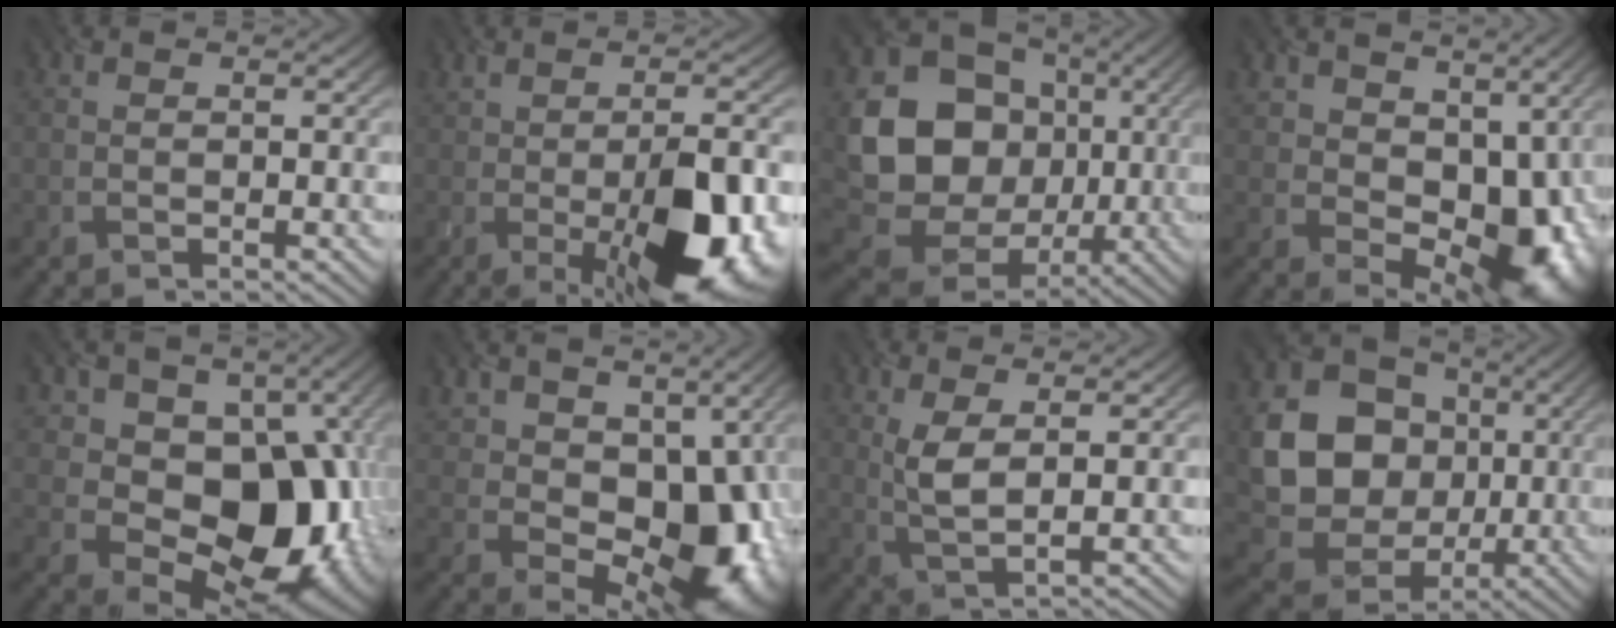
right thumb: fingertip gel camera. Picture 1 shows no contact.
{"total": 13.1, "force": [-3.3, 4.8, 11.7], "torque": [-0.167, -0.014, -0.038]}
{"total": 16.6, "force": [0.8, 14.6, 7.9], "torque": [-0.167, -0.031, 0.019]}
{"total": 12.0, "force": [1.8, 8.6, 8.1], "torque": [-0.121, -0.030, 0.056]}
{"total": 16.0, "force": [0.6, 12.1, 10.4], "torque": [-0.128, -0.020, 0.011]}
{"total": 14.6, "force": [2.5, 10.0, 10.4], "torque": [-0.155, -0.012, 0.070]}
{"total": 3.8, "force": [1.2, 1.2, 3.4], "torque": [-0.085, -0.004, 0.029]}
{"total": 14.8, "force": [0.9, 12.9, 7.1], "torque": [-0.169, -0.017, 0.021]}